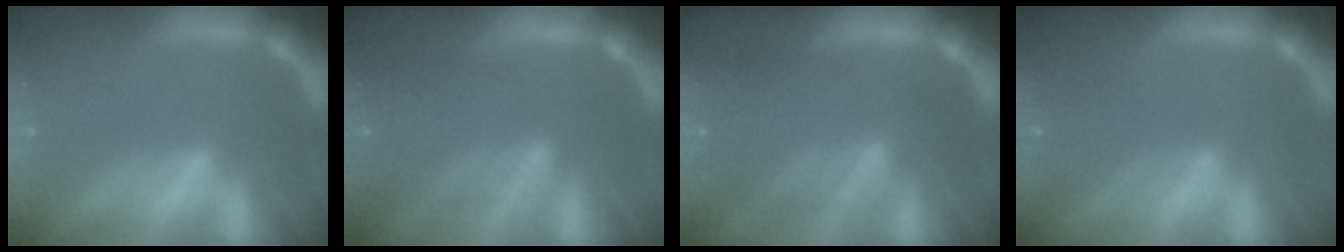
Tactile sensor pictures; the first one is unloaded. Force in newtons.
{"total": 6.6}
{"total": 7.1}
{"total": 2.5}